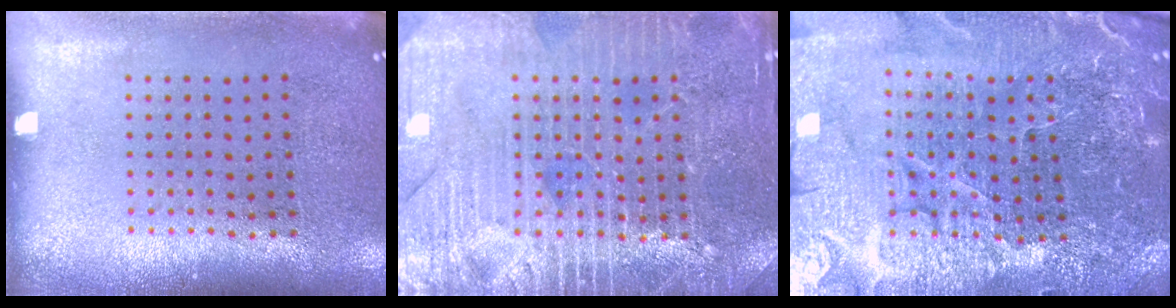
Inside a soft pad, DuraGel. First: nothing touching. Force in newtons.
{"total": 4.0, "press": 4.0, "slide": 0.7}
{"total": 5.3, "press": 5.0, "slide": 1.8}